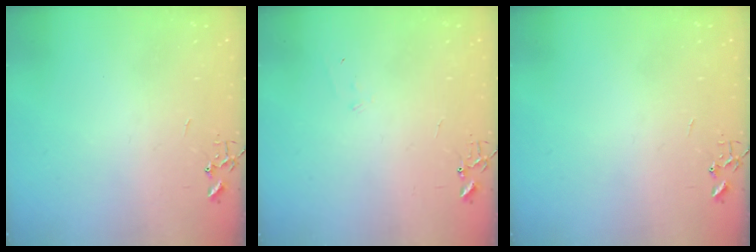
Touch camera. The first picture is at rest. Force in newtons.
{"total": 5.6, "press": 5.6, "slide": 0.7}
{"total": 0.0}